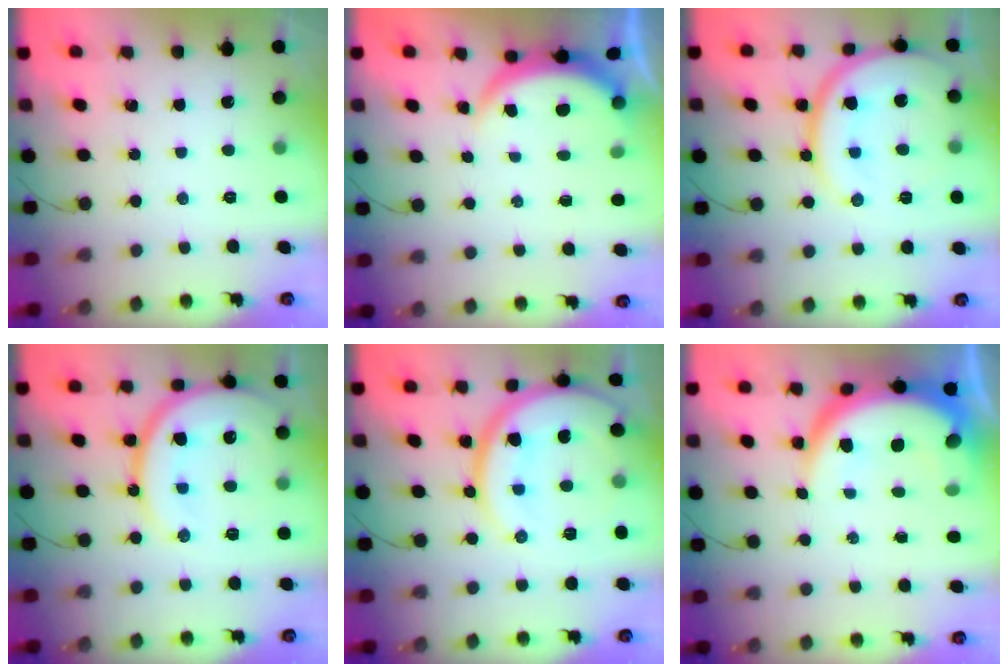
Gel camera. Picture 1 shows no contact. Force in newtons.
{"total": 4.0, "press": 4.0, "slide": 0.4}
{"total": 18.4, "press": 18.3, "slide": 1.9}
{"total": 17.1, "press": 17.0, "slide": 1.9}
{"total": 19.2, "press": 19.1, "slide": 1.4}
{"total": 10.7, "press": 10.7, "slide": 0.6}